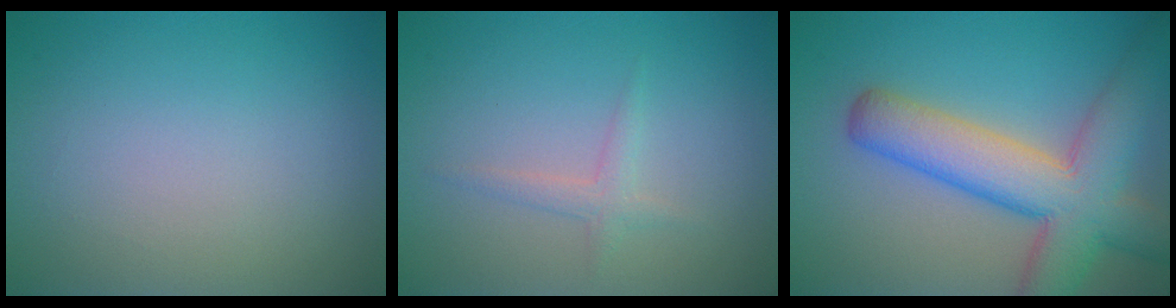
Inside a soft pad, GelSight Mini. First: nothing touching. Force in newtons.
{"total": 1.3, "press": 1.3, "slide": 0.0}
{"total": 9.0, "press": 9.0, "slide": 0.4}